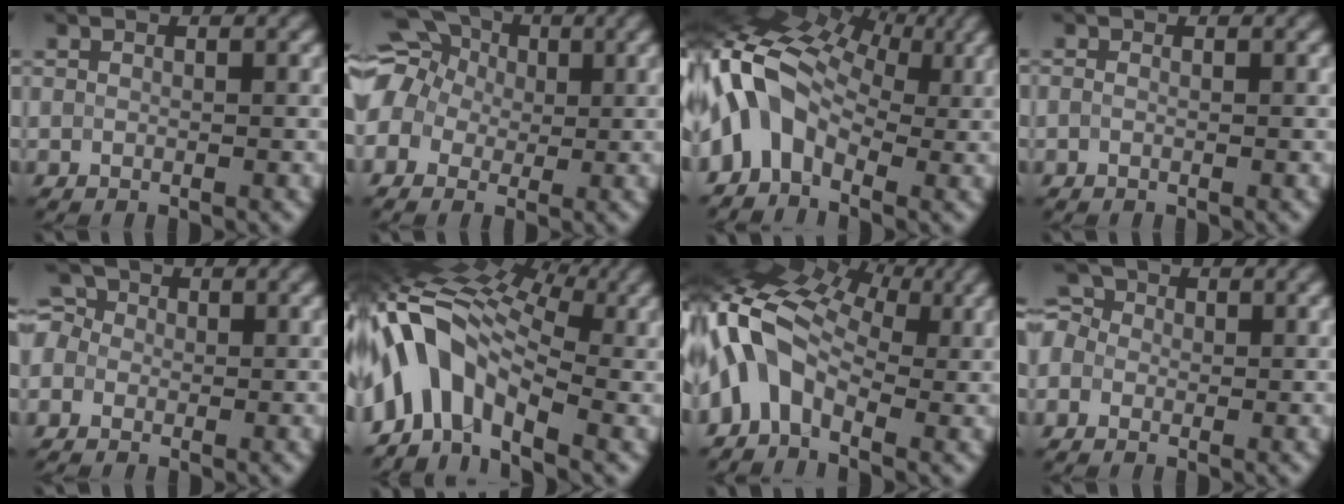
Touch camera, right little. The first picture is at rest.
{"total": 12.4, "force": [2.9, 10.4, 6.2], "torque": [-0.153, 0.047, 0.011]}
{"total": 9.7, "force": [0.1, 6.8, 6.9], "torque": [-0.130, 0.015, -0.021]}
{"total": 0.6, "force": [0.1, 0.3, 0.5], "torque": [-0.009, -0.006, -0.009]}
{"total": 5.0, "force": [-0.4, 4.5, 2.1], "torque": [-0.049, 0.026, -0.040]}
{"total": 11.2, "force": [-2.3, 6.7, 8.7], "torque": [-0.159, 0.019, -0.062]}
{"total": 8.8, "force": [-0.4, 5.8, 6.6], "torque": [-0.122, 0.017, -0.033]}
{"total": 3.6, "force": [0.2, 3.3, 1.5], "torque": [-0.025, 0.021, -0.023]}